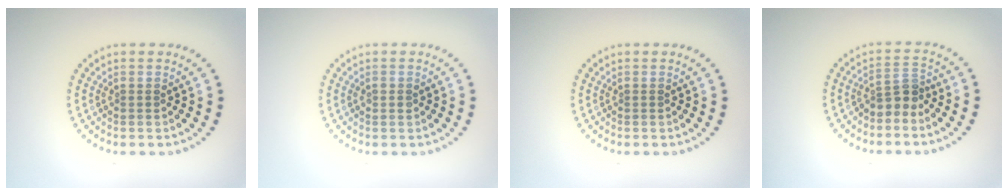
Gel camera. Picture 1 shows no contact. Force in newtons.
{"total": 1.0, "press": 1.0, "slide": 0.1}
{"total": 0.0}
{"total": 2.4, "press": 1.8, "slide": 1.6}